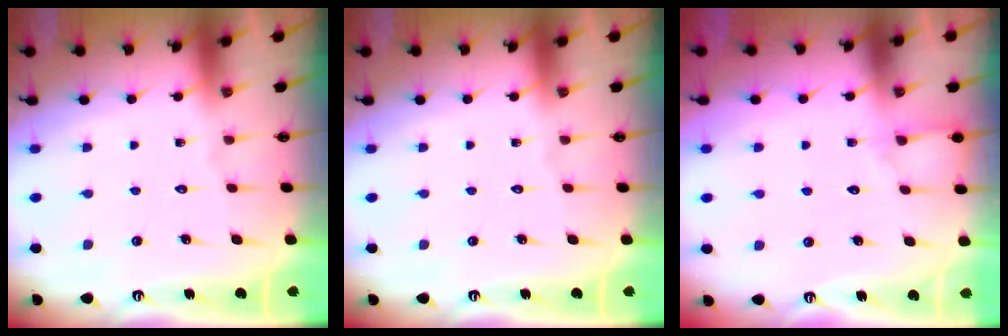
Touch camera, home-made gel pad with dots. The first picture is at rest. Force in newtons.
{"total": 0.0}
{"total": 5.4, "press": 5.4, "slide": 0.6}